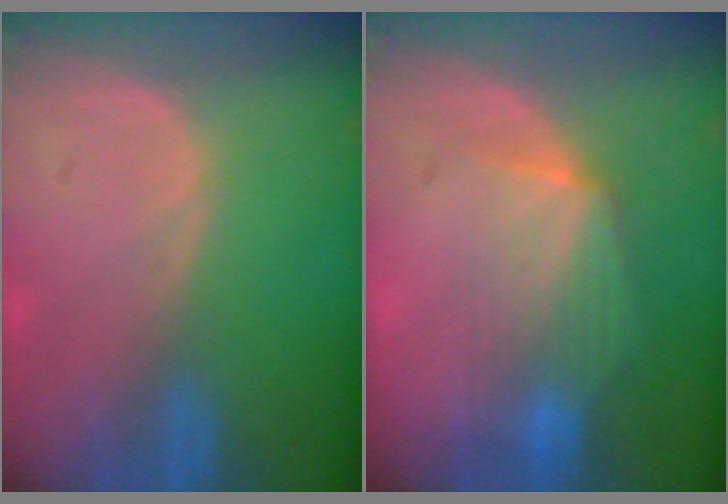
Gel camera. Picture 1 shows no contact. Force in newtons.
{"total": 7.0, "press": 6.6, "slide": 2.3}